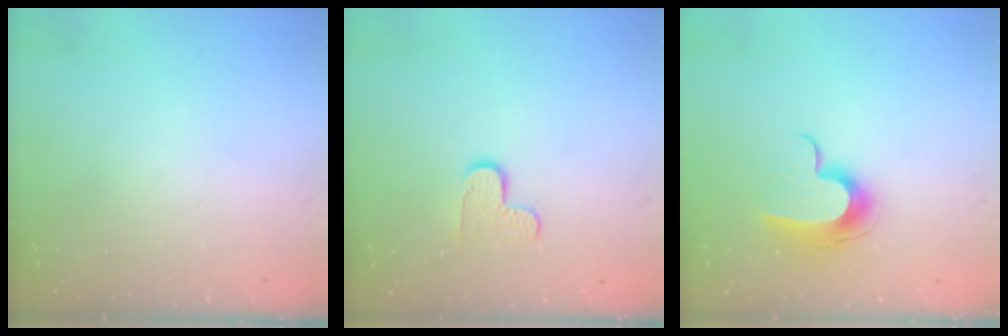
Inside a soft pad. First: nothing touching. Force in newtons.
{"total": 6.1, "press": 6.1, "slide": 0.4}
{"total": 10.4, "press": 10.4, "slide": 0.3}